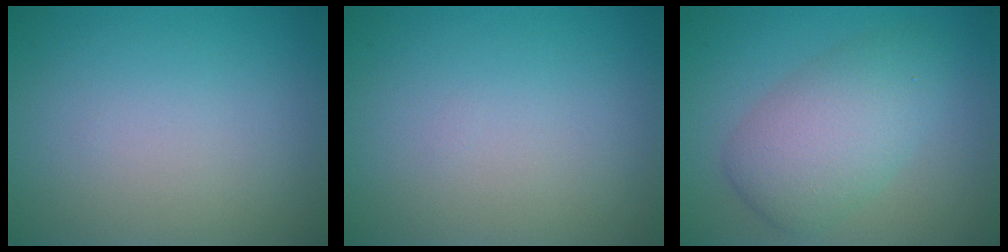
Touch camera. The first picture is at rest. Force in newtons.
{"total": 0.0}
{"total": 5.6, "press": 5.6, "slide": 0.3}